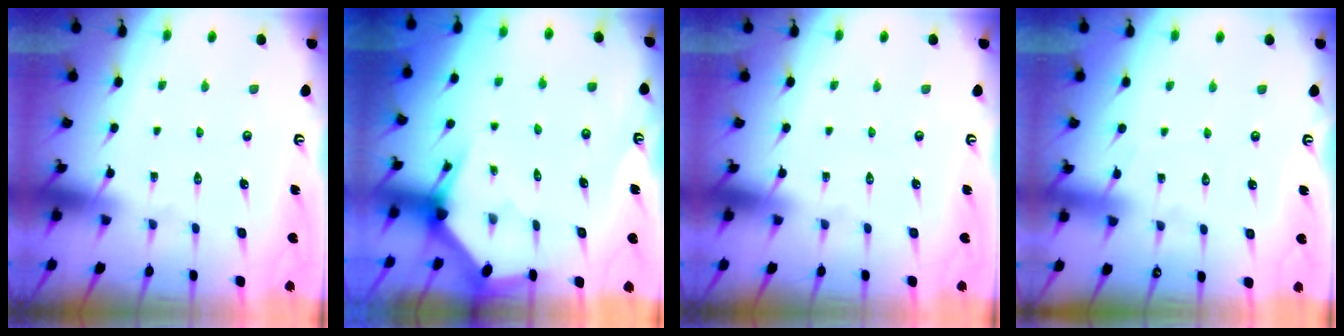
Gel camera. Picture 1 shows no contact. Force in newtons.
{"total": 2.7, "press": 2.7, "slide": 0.1}
{"total": 0.0}
{"total": 3.2, "press": 3.1, "slide": 0.6}